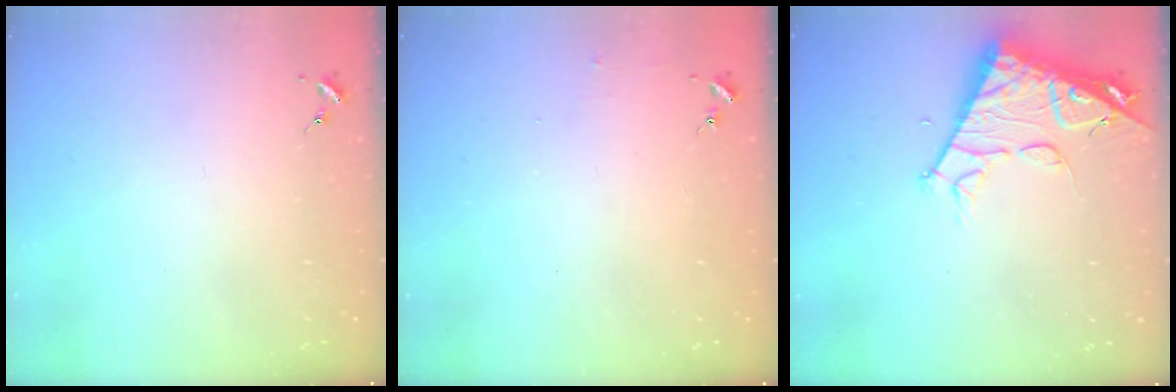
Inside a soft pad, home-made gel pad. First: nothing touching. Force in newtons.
{"total": 3.6, "press": 3.6, "slide": 0.3}
{"total": 12.8, "press": 12.7, "slide": 1.6}